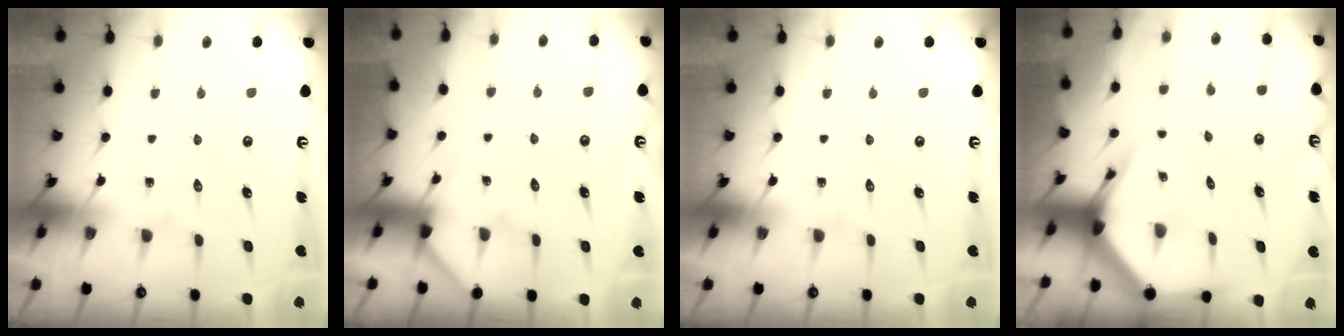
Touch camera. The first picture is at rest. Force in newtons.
{"total": 3.9, "press": 3.9, "slide": 0.4}
{"total": 0.0}
{"total": 5.0, "press": 4.9, "slide": 0.3}